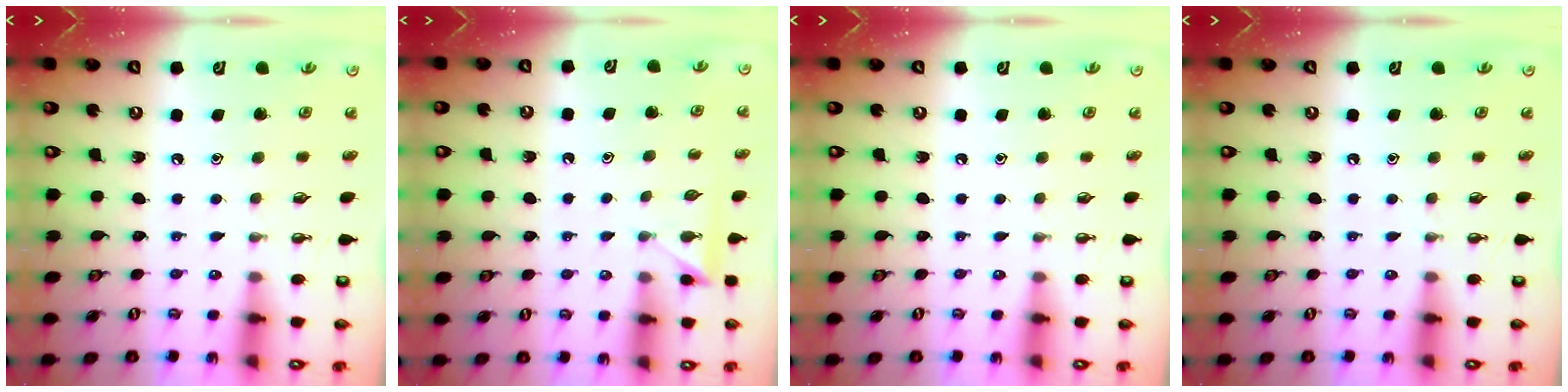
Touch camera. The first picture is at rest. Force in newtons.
{"total": 3.1, "press": 3.1, "slide": 0.3}
{"total": 0.0}
{"total": 0.0}